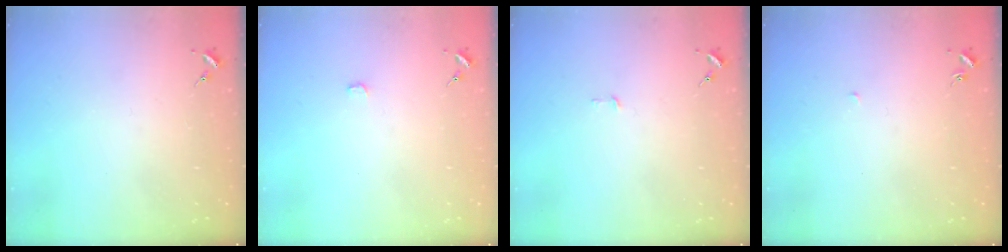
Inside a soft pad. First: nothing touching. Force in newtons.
{"total": 1.9, "press": 1.9, "slide": 0.2}
{"total": 2.1, "press": 2.1, "slide": 0.2}
{"total": 1.6, "press": 1.6, "slide": 0.1}